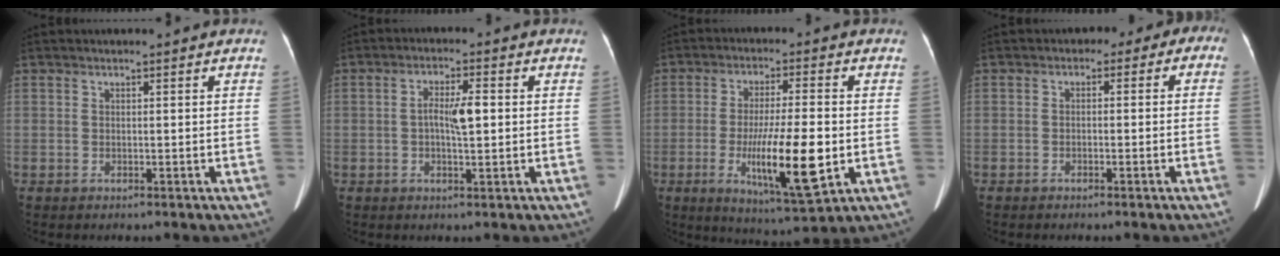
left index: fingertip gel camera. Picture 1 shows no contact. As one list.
[{"total": 4.3, "force": [0.0, 0.9, 4.2], "torque": [-0.081, 0.008, -0.002]}, {"total": 12.6, "force": [-2.8, 1.4, 12.2], "torque": [-0.214, -0.024, -0.044]}, {"total": 4.0, "force": [-1.3, 3.0, 2.2], "torque": [-0.007, 0.033, -0.026]}]